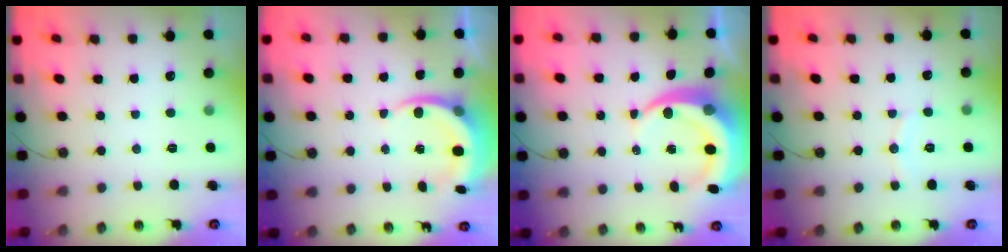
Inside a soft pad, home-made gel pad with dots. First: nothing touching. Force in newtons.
{"total": 6.2, "press": 6.2, "slide": 0.7}
{"total": 10.6, "press": 10.5, "slide": 1.2}
{"total": 5.2, "press": 5.2, "slide": 0.6}